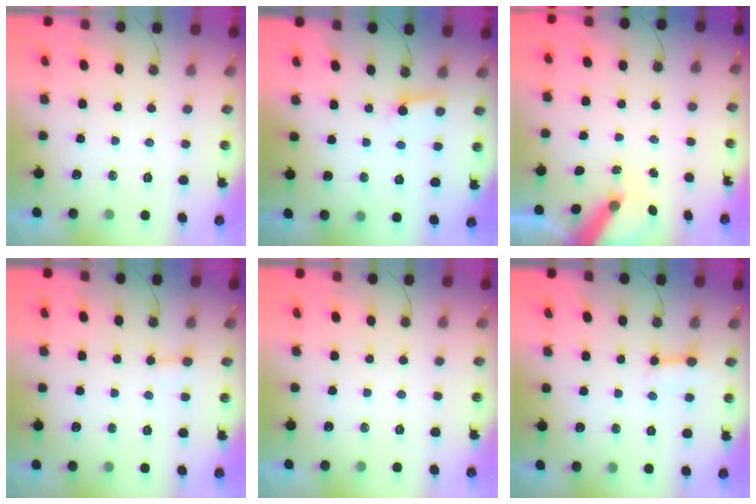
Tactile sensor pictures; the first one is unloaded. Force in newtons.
{"total": 2.9, "press": 2.9, "slide": 0.2}
{"total": 6.8, "press": 6.7, "slide": 0.7}
{"total": 2.0, "press": 2.0, "slide": 0.1}
{"total": 0.0}
{"total": 3.8, "press": 3.7, "slide": 0.7}